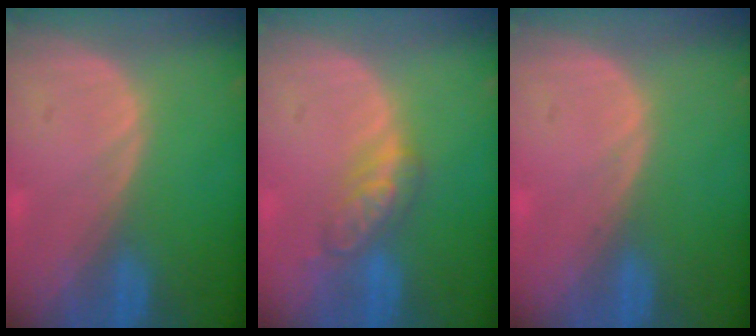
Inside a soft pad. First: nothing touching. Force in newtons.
{"total": 4.9, "press": 4.9, "slide": 0.5}
{"total": 0.5, "press": 0.1, "slide": 0.5}